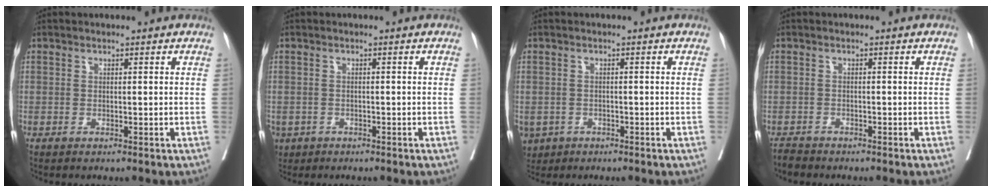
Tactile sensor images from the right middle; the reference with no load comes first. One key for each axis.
{"total": 3.1, "fx": -1.9, "fy": 2.3, "fz": 0.7, "tx": -0.015, "ty": 0.000, "tz": -0.030}
{"total": 4.9, "fx": -2.7, "fy": 3.9, "fz": 1.4, "tx": -0.028, "ty": 0.000, "tz": -0.040}
{"total": 1.7, "fx": -1.7, "fy": 0.4, "fz": 0.0, "tx": -0.001, "ty": -0.005, "tz": -0.029}